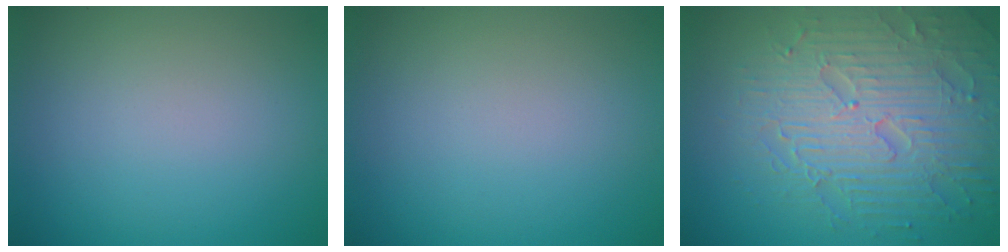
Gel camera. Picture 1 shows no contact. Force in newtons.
{"total": 0.0}
{"total": 7.7, "press": 6.0, "slide": 4.7}